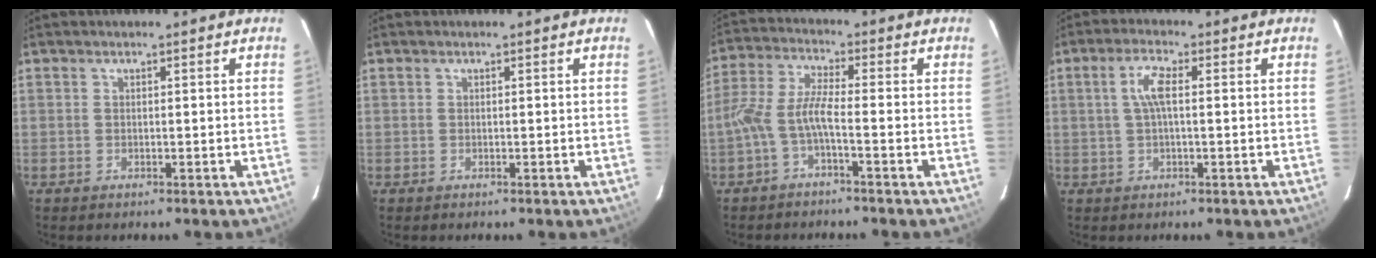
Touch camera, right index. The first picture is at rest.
{"total": 0.0}
{"total": 4.7, "force": [-2.2, 0.3, 4.1], "torque": [-0.099, 0.008, -0.043]}
{"total": 4.1, "force": [0.5, 0.9, 3.9], "torque": [-0.078, 0.007, 0.010]}